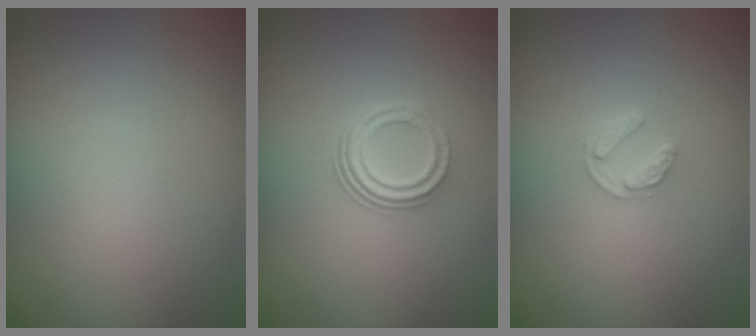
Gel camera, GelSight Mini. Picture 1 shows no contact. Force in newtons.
{"total": 2.9, "press": 2.1, "slide": 2.0}
{"total": 1.6, "press": 1.6, "slide": 0.3}